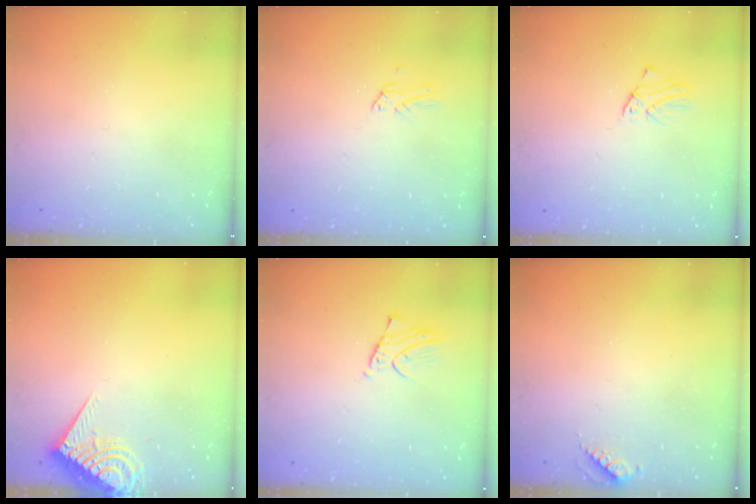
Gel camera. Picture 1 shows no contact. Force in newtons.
{"total": 0.0}
{"total": 1.1, "press": 1.1, "slide": 0.2}
{"total": 8.3, "press": 8.2, "slide": 0.9}
{"total": 2.3, "press": 2.3, "slide": 0.1}
{"total": 4.7, "press": 4.6, "slide": 0.6}